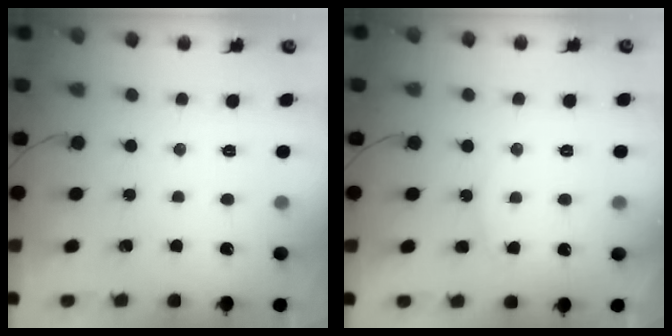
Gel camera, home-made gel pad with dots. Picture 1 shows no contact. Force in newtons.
{"total": 7.2, "press": 7.2, "slide": 0.4}